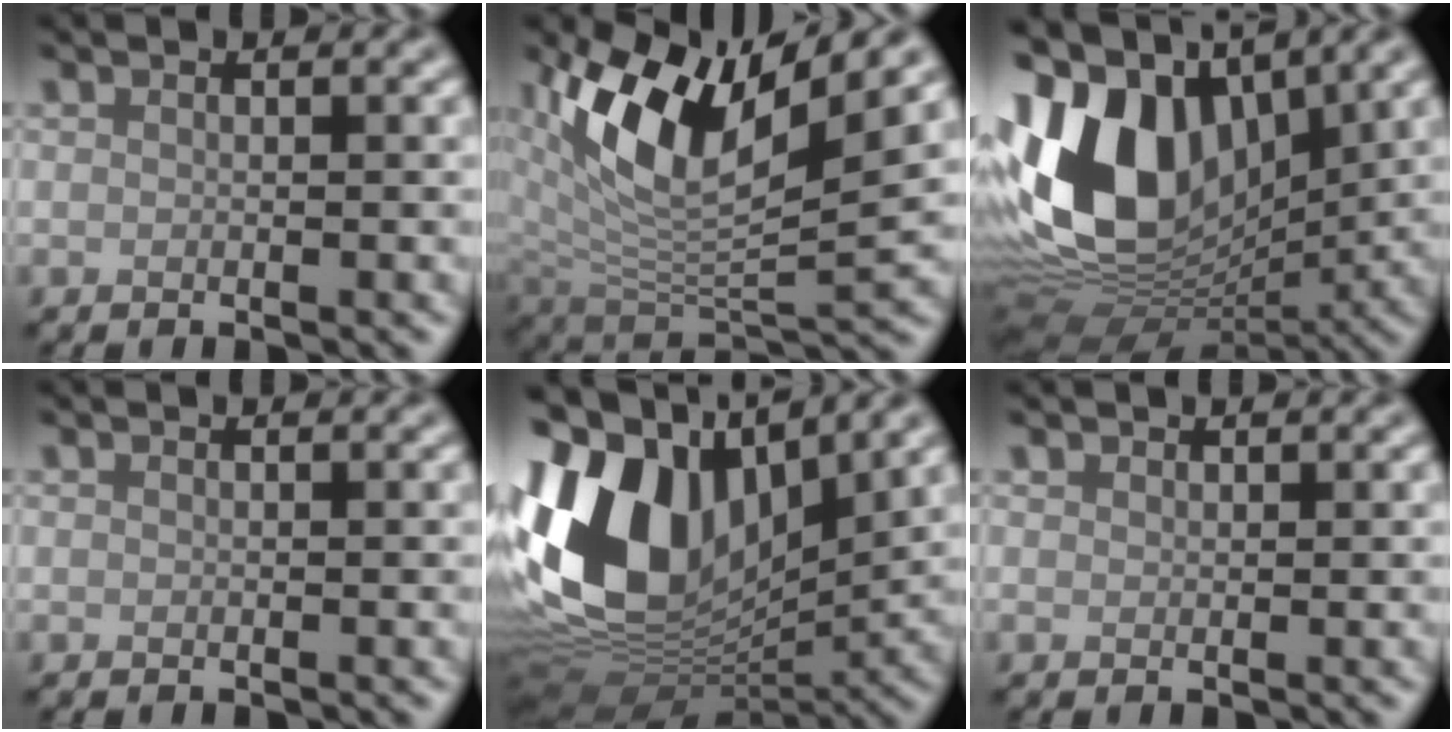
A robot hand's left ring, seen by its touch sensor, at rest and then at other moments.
{"total": 10.5, "force": [4.0, 4.8, 8.4], "torque": [-0.158, -0.010, 0.074]}
{"total": 15.2, "force": [2.0, 10.1, 11.2], "torque": [-0.242, 0.021, 0.023]}
{"total": 0.0}
{"total": 16.5, "force": [2.8, 10.2, 12.6], "torque": [-0.287, 0.020, 0.044]}
{"total": 0.0}